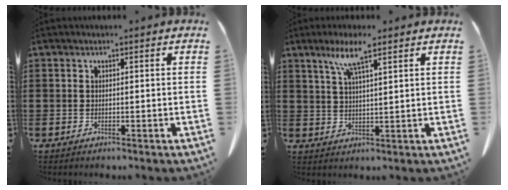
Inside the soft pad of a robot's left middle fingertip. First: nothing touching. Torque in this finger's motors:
{"motor_torque": [0.37, 0.13, 0.17, 0.07]}